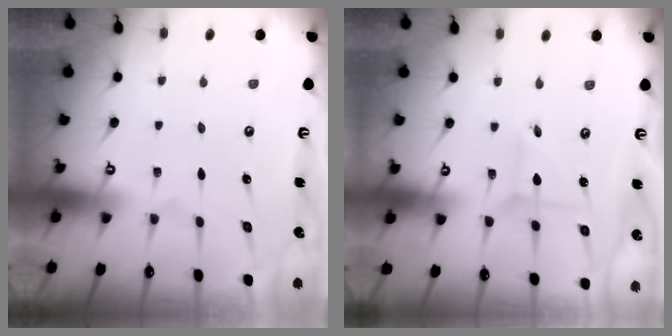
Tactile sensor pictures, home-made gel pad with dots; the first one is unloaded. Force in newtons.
{"total": 2.3, "press": 2.3, "slide": 0.0}